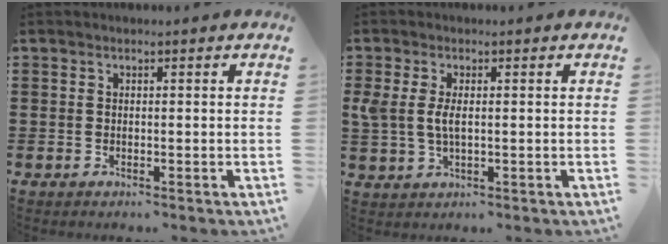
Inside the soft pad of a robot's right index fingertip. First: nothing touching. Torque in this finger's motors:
{"motor_torque": [0.92, 0.01, 0.34, 0.16]}